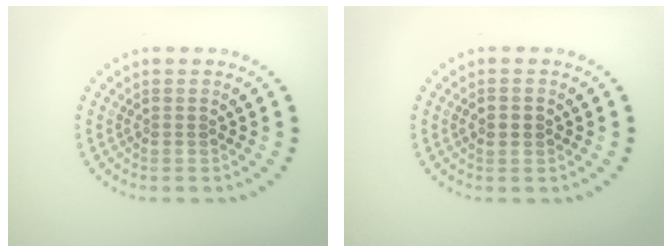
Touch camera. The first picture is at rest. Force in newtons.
{"total": 1.9, "press": 1.9, "slide": 0.2}